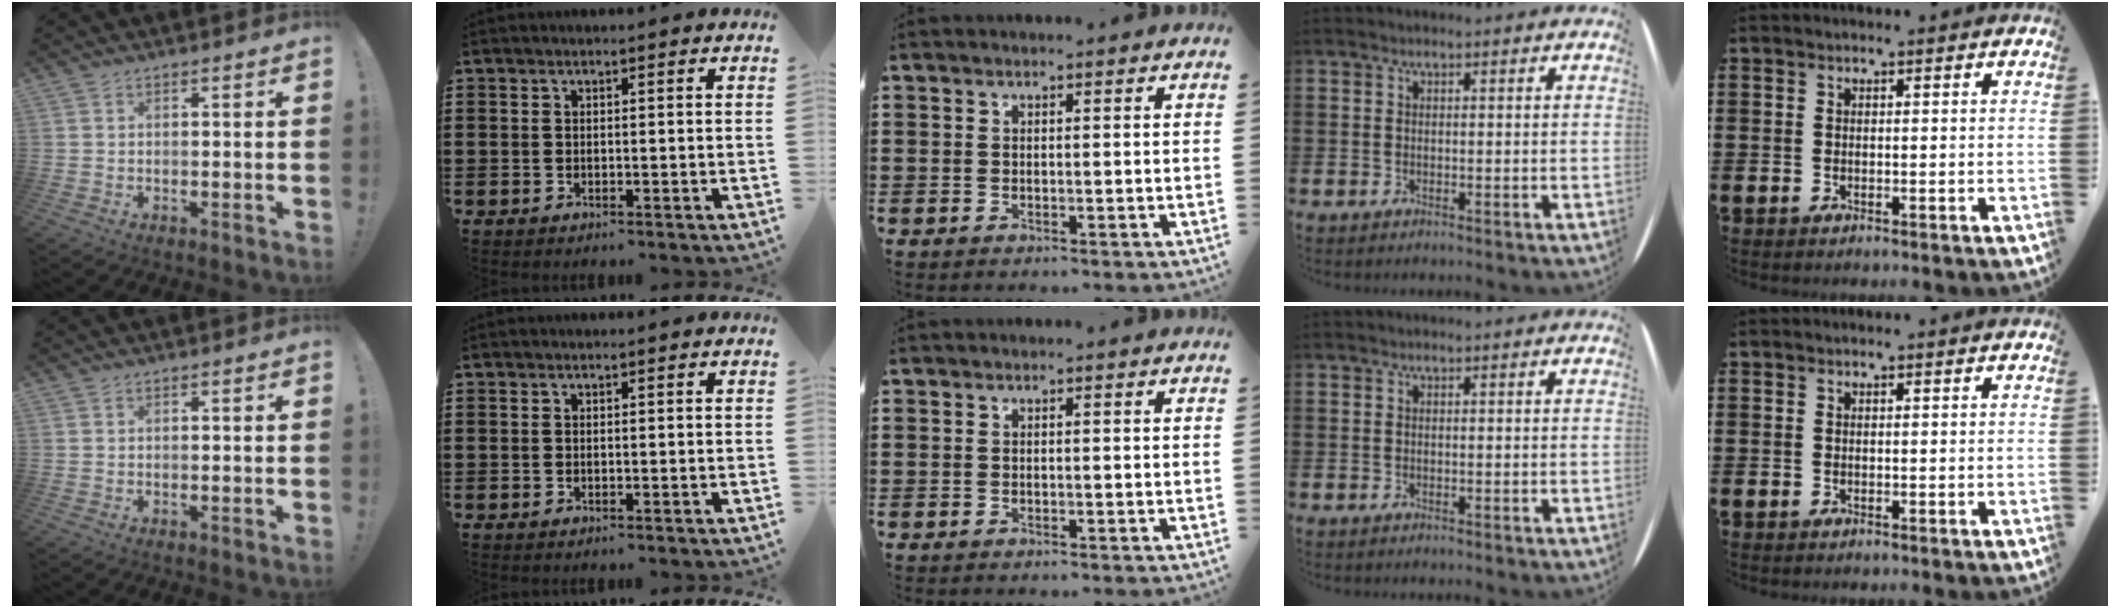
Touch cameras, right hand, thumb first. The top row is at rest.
{}